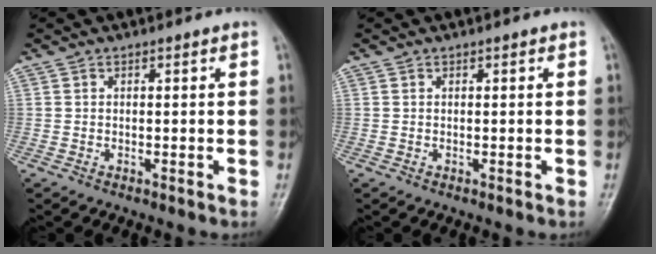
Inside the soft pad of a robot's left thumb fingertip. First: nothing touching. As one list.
[{"total": 0.0}]